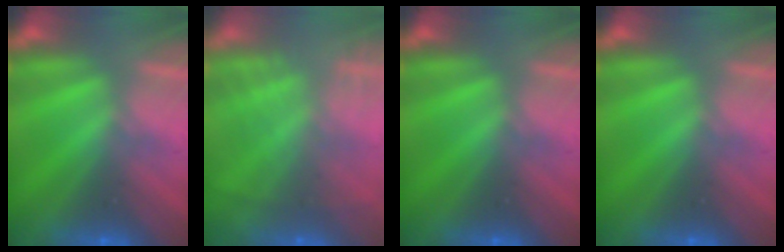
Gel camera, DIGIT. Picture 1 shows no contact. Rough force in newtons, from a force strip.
{"total": 7.2}
{"total": 0.0}
{"total": 0.0}